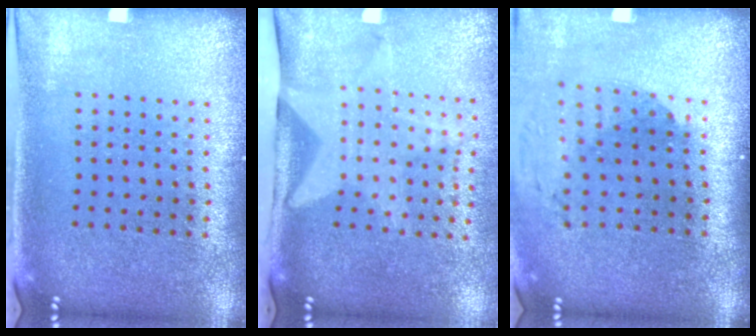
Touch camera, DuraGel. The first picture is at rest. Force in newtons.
{"total": 2.0, "press": 1.5, "slide": 1.3}
{"total": 1.7, "press": 1.3, "slide": 1.1}